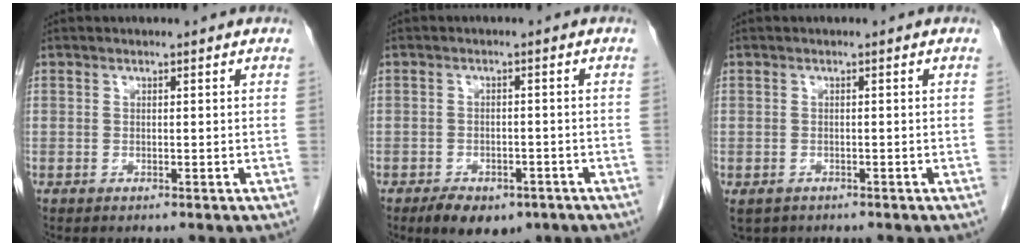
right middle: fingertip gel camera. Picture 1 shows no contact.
{"total": 7.7, "force": [-5.3, 4.1, 3.9], "torque": [-0.051, 0.001, -0.074]}
{"total": 2.5, "force": [-1.6, 1.7, 0.8], "torque": [-0.015, -0.001, -0.021]}